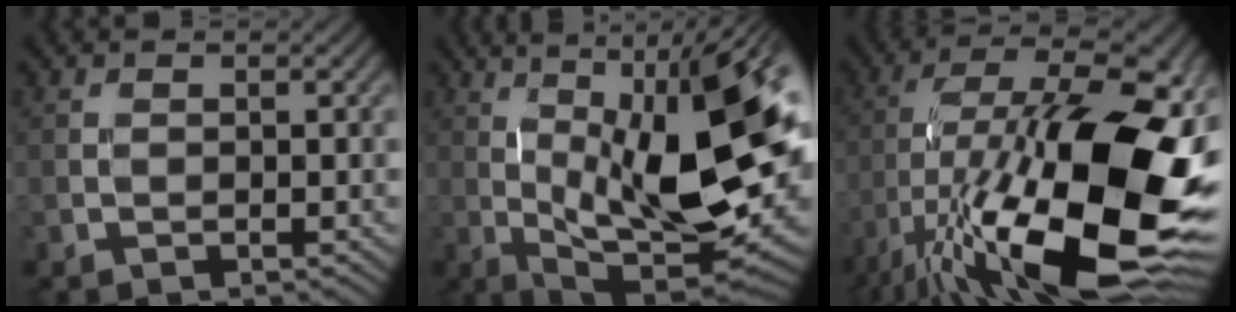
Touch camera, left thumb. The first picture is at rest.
{"total": 17.5, "force": [1.4, 6.3, 16.3], "torque": [-0.262, 0.012, 0.028]}
{"total": 21.5, "force": [-5.8, 8.6, 18.9], "torque": [-0.324, -0.003, -0.105]}